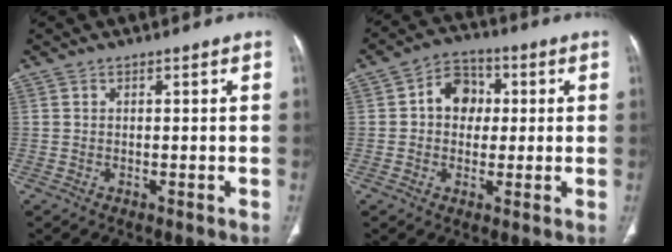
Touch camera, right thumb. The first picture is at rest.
{"total": 8.0, "force": [1.0, 6.5, 4.5], "torque": [-0.037, 0.013, 0.007]}